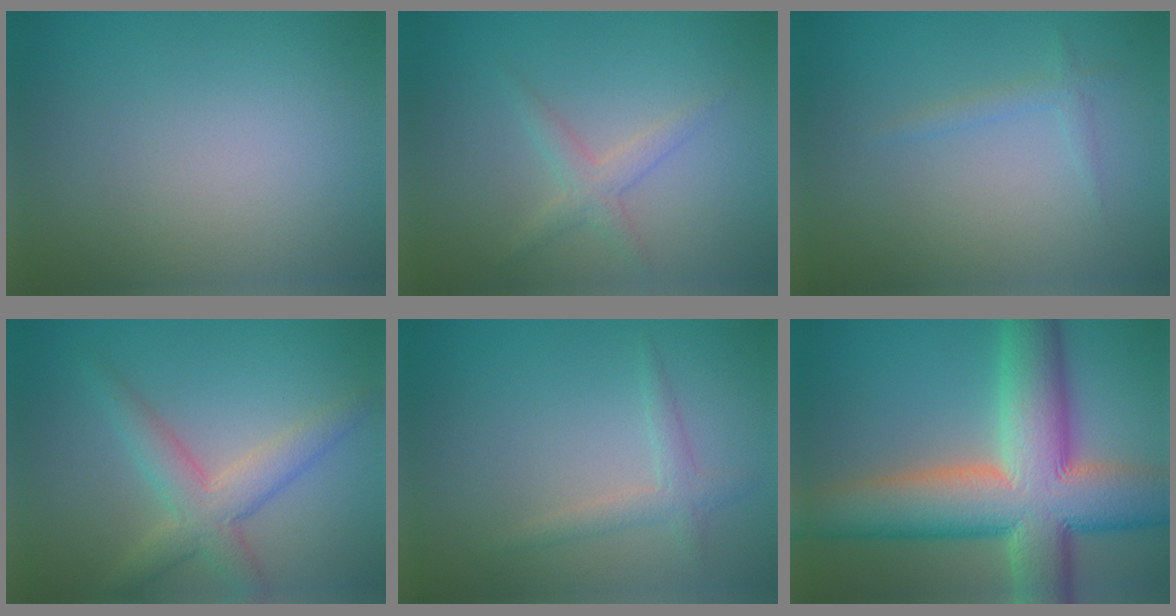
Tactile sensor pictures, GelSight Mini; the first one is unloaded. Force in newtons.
{"total": 1.9, "press": 1.9, "slide": 0.1}
{"total": 1.0, "press": 1.0, "slide": 0.1}
{"total": 4.2, "press": 4.2, "slide": 0.2}
{"total": 1.7, "press": 1.7, "slide": 0.0}
{"total": 13.8, "press": 13.8, "slide": 0.5}